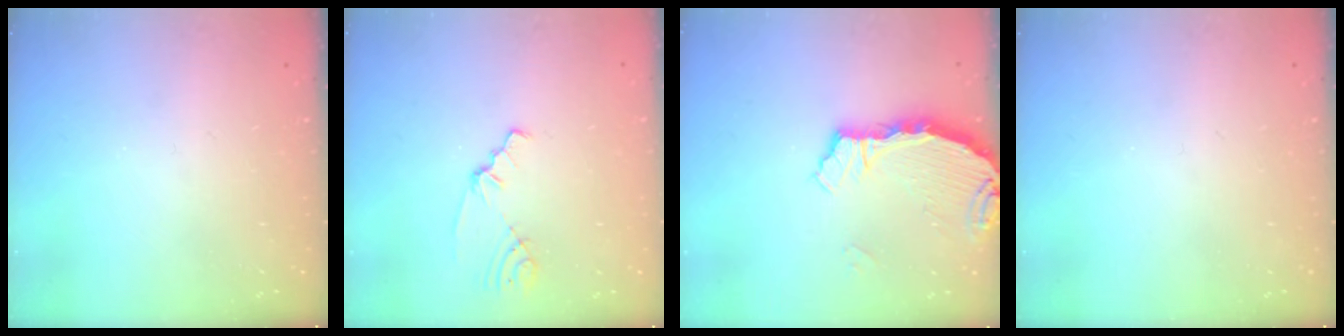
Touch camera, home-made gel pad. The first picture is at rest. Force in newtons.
{"total": 2.1, "press": 2.1, "slide": 0.3}
{"total": 3.7, "press": 3.7, "slide": 0.4}
{"total": 0.0}